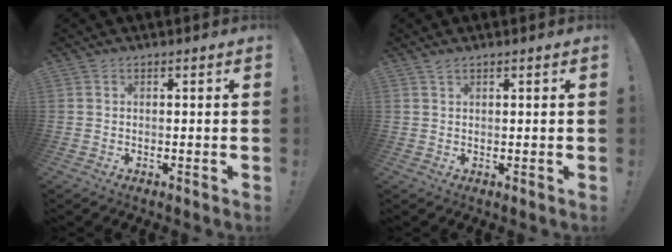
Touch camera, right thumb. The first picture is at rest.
{"total": 1.1, "force": [0.8, 0.2, 0.7], "torque": [-0.009, -0.003, 0.014]}